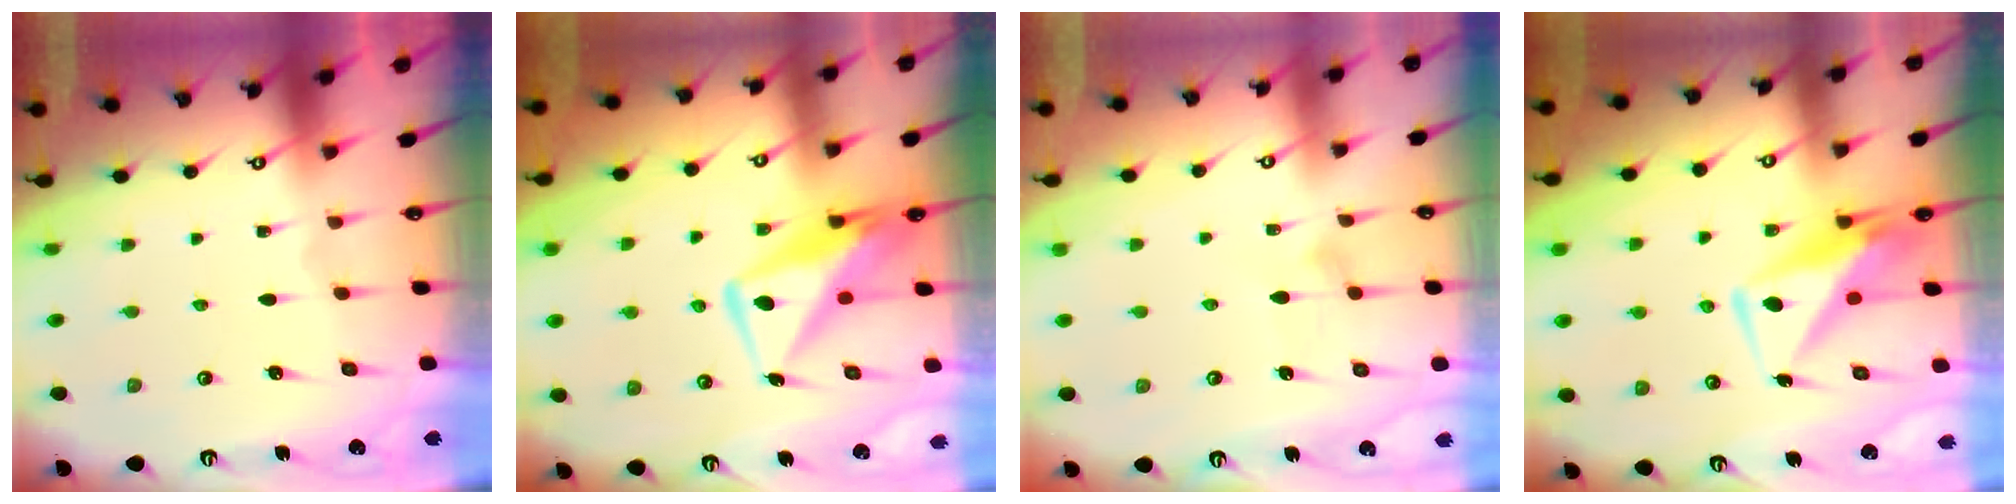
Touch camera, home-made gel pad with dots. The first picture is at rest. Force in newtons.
{"total": 11.5, "press": 11.5, "slide": 1.0}
{"total": 8.2, "press": 8.2, "slide": 0.3}
{"total": 7.5, "press": 7.5, "slide": 0.9}